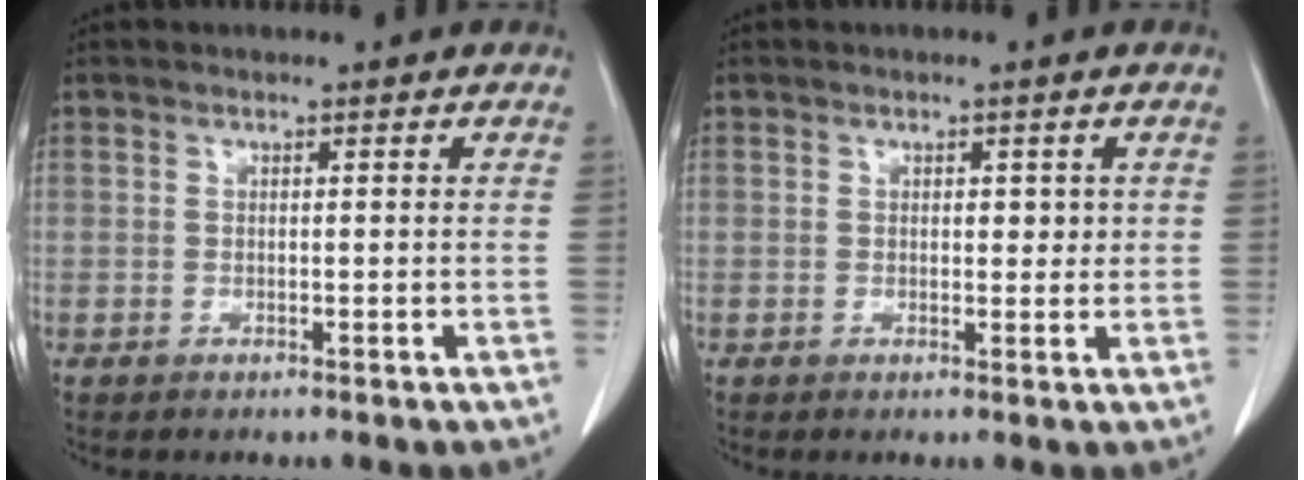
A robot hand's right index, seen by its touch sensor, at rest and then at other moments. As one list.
[{"total": 2.3, "force": [0.4, 1.3, 1.8], "torque": [-0.018, 0.000, 0.004]}]